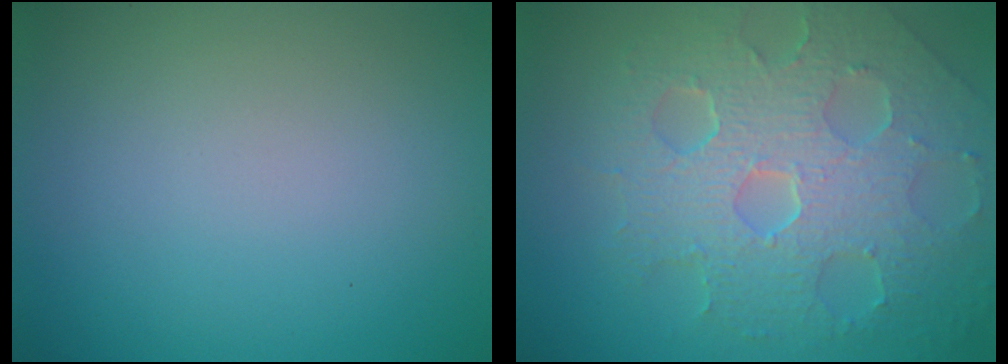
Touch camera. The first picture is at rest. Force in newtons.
{"total": 8.3, "press": 5.7, "slide": 6.0}